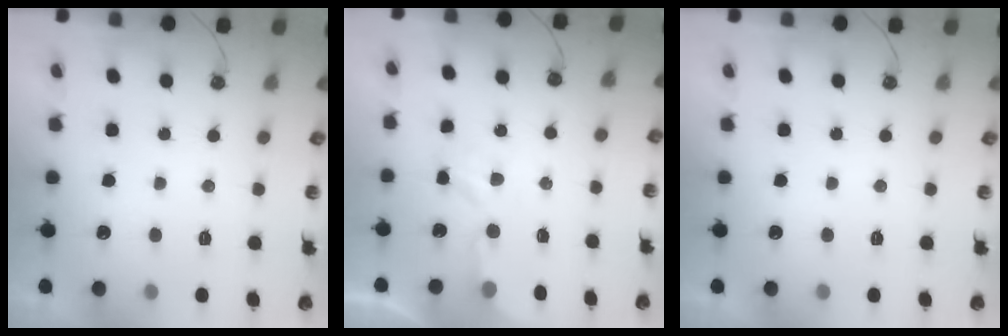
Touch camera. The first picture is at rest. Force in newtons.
{"total": 3.5, "press": 3.4, "slide": 0.5}
{"total": 0.0}